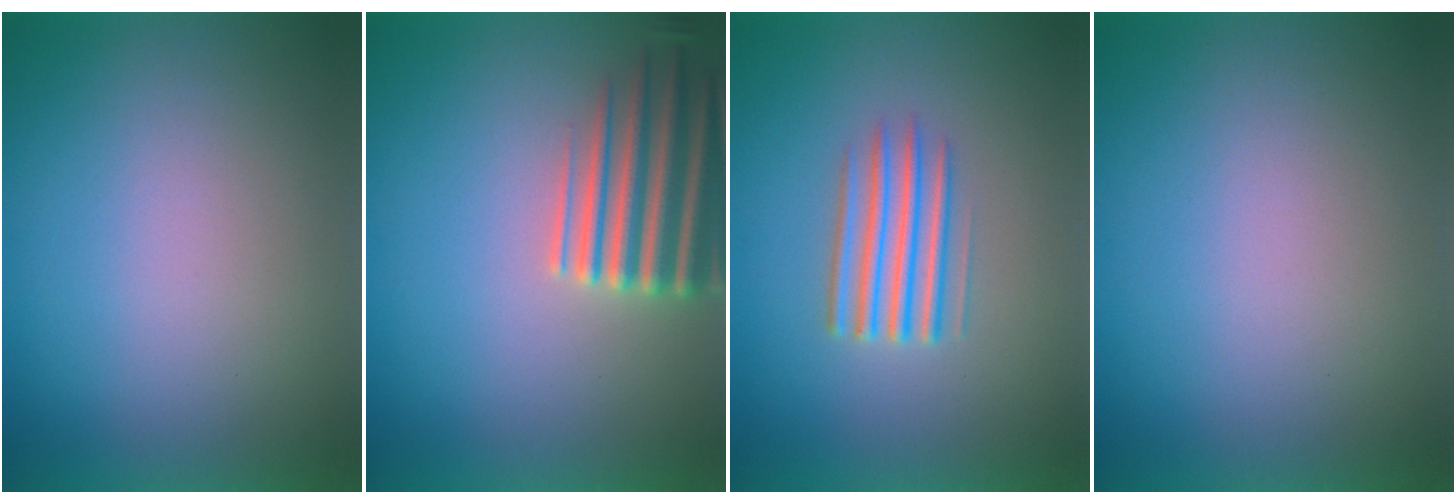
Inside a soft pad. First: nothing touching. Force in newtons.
{"total": 6.0}
{"total": 3.6}
{"total": 1.2}